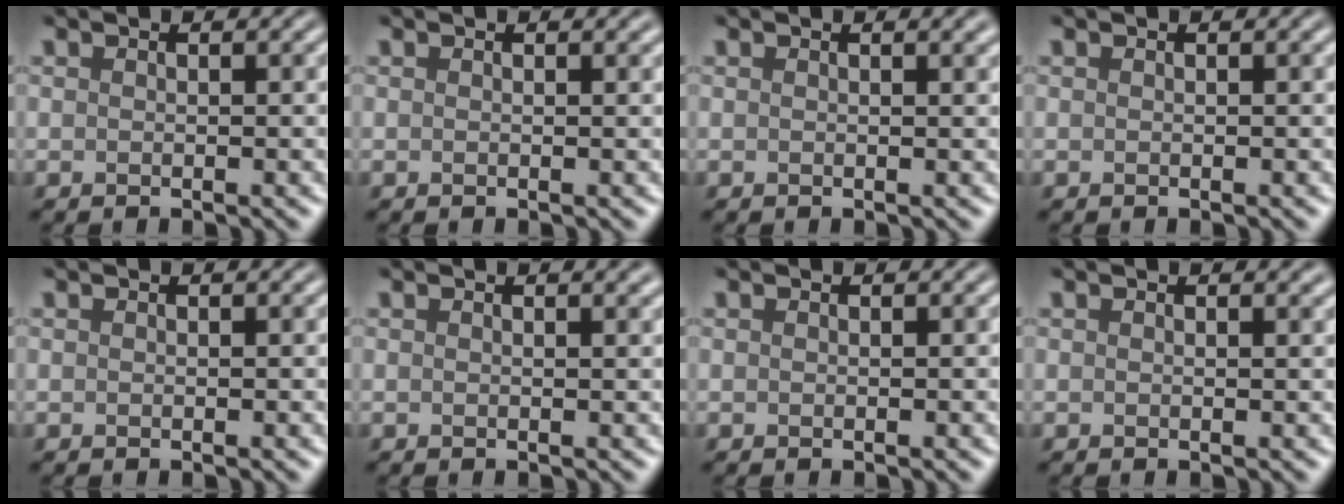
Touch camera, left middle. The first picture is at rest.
{"total": 0.0}
{"total": 0.8, "force": [0.6, 0.2, 0.5], "torque": [-0.009, 0.000, 0.009]}
{"total": 0.0}
{"total": 0.0}
{"total": 0.9, "force": [0.6, 0.2, 0.5], "torque": [-0.008, 0.000, 0.009]}
{"total": 0.0}
{"total": 0.6, "force": [0.5, 0.1, 0.2], "torque": [-0.004, -0.002, 0.007]}